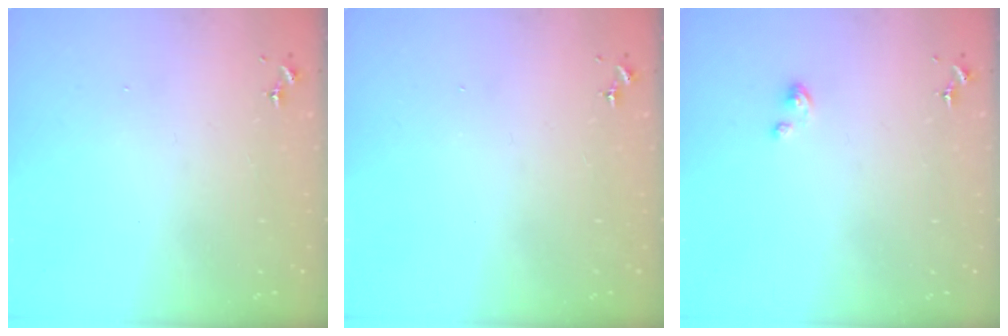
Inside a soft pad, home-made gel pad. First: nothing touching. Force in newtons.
{"total": 0.0}
{"total": 4.1, "press": 4.1, "slide": 0.2}